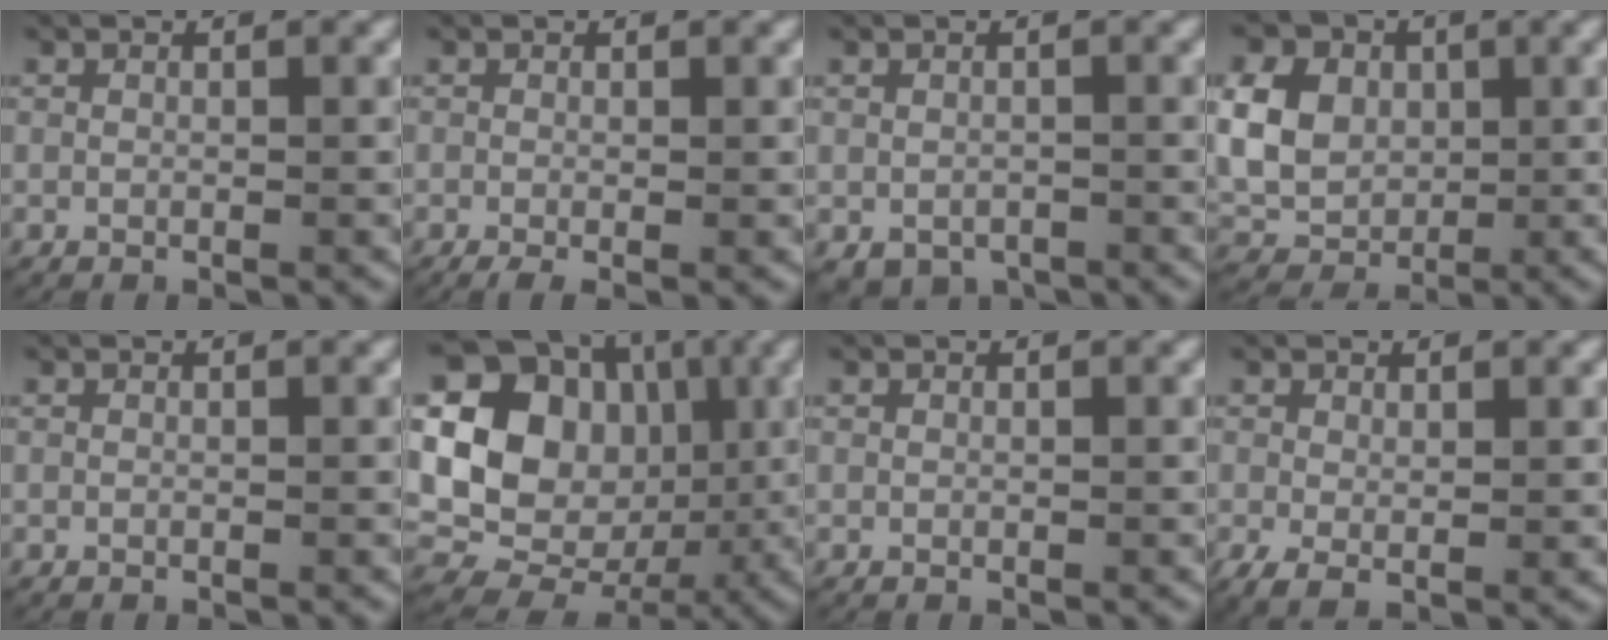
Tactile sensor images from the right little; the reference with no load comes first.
{"total": 1.2, "force": [-0.7, 0.3, 1.0], "torque": [-0.013, -0.005, -0.008]}
{"total": 2.8, "force": [-1.6, 2.0, 1.0], "torque": [-0.013, -0.014, -0.018]}
{"total": 10.6, "force": [0.7, 9.3, 5.0], "torque": [-0.135, -0.026, 0.014]}
{"total": 0.0}
{"total": 17.8, "force": [-0.3, 15.1, 9.4], "torque": [-0.220, -0.049, 0.009]}
{"total": 0.0}
{"total": 2.0, "force": [-0.2, 1.1, 1.7], "torque": [-0.025, -0.015, 0.006]}